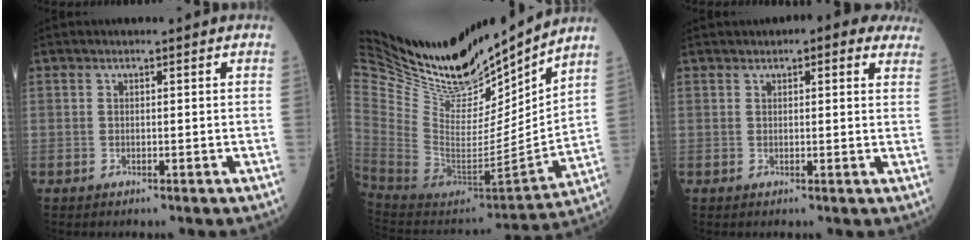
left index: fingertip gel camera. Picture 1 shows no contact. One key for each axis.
{"total": 28.9, "fx": 25.7, "fy": 7.2, "fz": 11.2, "tx": -0.240, "ty": -0.054, "tz": 0.435}
{"total": 7.2, "fx": 5.6, "fy": 2.2, "fz": 3.9, "tx": -0.036, "ty": 0.018, "tz": 0.058}